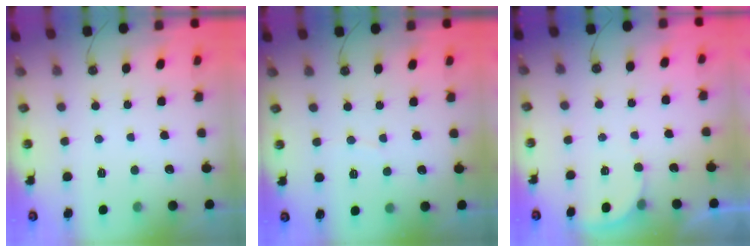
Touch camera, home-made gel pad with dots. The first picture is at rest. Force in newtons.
{"total": 3.4, "press": 3.4, "slide": 0.3}
{"total": 2.5, "press": 2.5, "slide": 0.3}